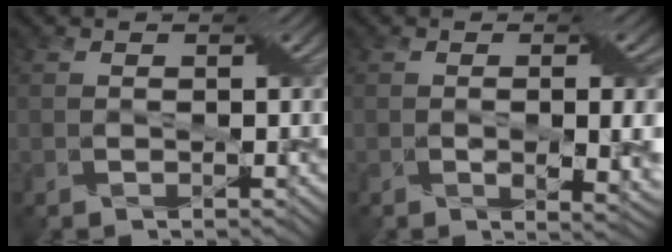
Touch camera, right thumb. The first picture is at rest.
{"total": 5.8, "force": [-0.5, 1.9, 5.5], "torque": [-0.080, -0.011, 0.001]}